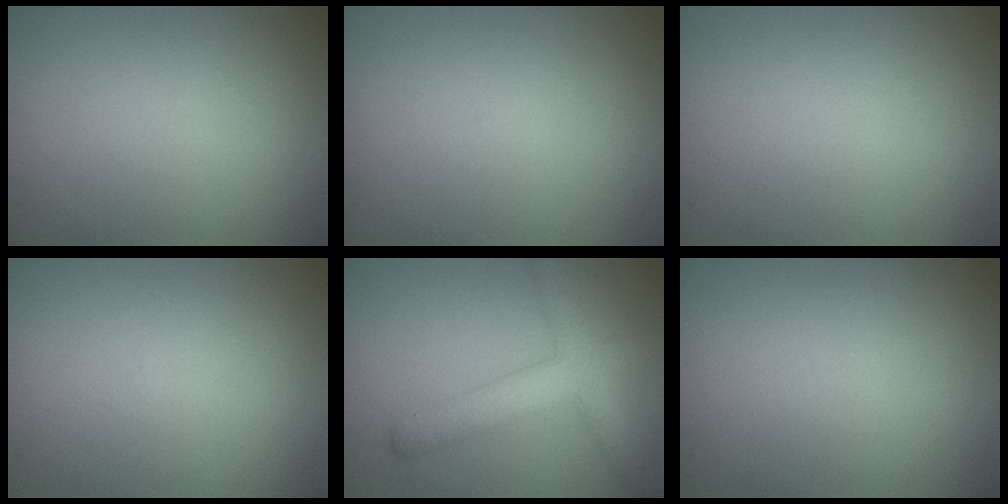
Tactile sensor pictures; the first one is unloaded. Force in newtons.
{"total": 0.0}
{"total": 0.0}
{"total": 0.0}
{"total": 4.5, "press": 4.5, "slide": 0.2}
{"total": 0.0}